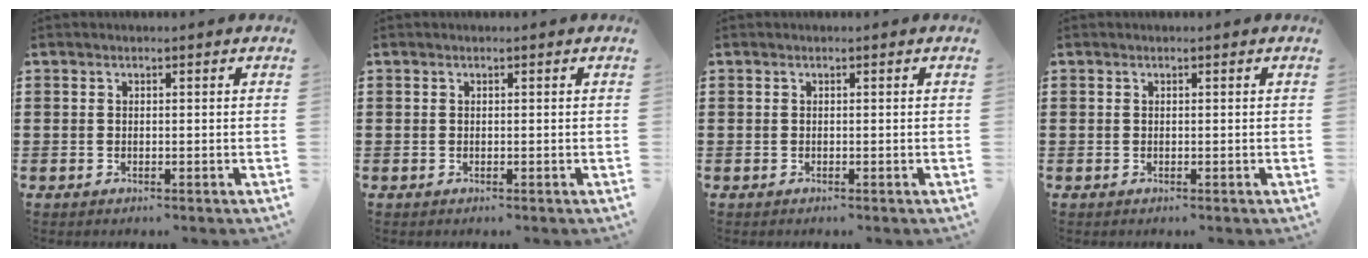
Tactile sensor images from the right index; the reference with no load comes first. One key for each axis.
{"total": 0.0}
{"total": 0.0}
{"total": 0.0}